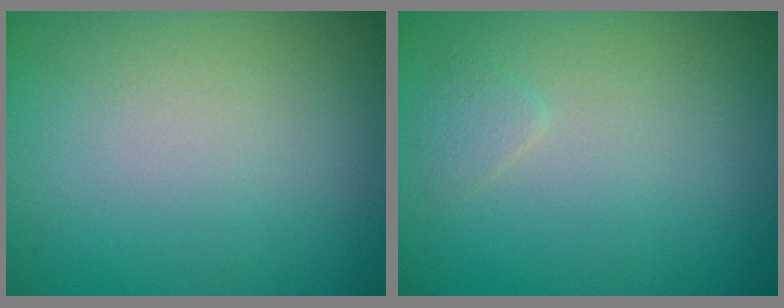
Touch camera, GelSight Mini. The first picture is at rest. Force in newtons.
{"total": 0.8, "press": 0.8, "slide": 0.1}